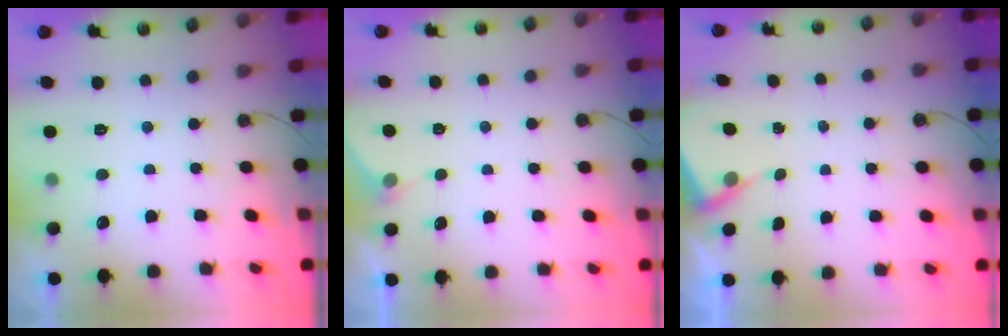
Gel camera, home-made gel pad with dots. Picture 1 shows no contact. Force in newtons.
{"total": 2.7, "press": 2.7, "slide": 0.4}
{"total": 3.3, "press": 3.3, "slide": 0.6}